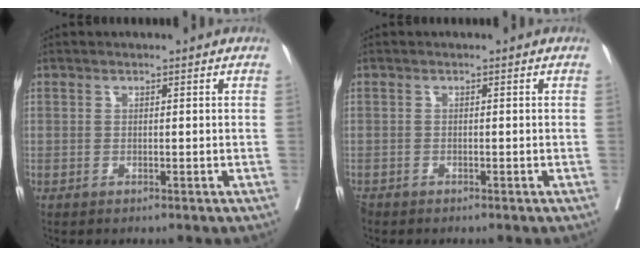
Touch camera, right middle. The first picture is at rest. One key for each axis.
{"total": 1.2, "fx": -1.1, "fy": 0.6, "fz": 0.2, "tx": -0.007, "ty": -0.003, "tz": -0.019}